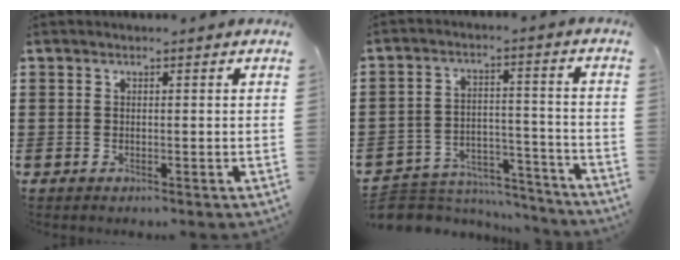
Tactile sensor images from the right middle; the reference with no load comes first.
{"total": 6.0, "force": [-5.7, 1.6, 0.2], "torque": [-0.010, 0.013, -0.118]}